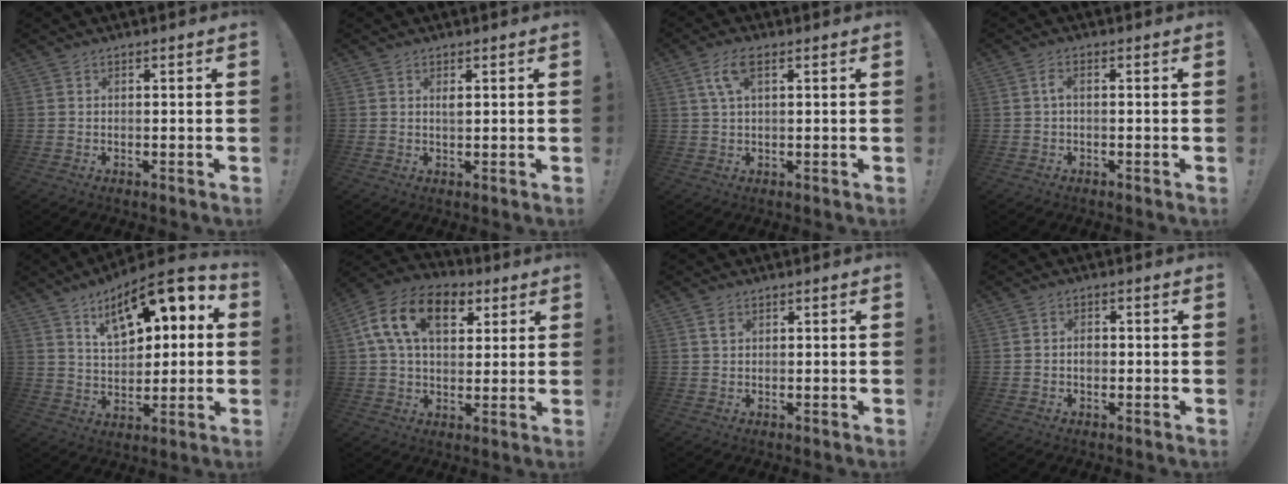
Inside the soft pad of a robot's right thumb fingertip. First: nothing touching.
{"total": 1.3, "force": [0.6, 0.5, 1.1], "torque": [-0.009, -0.003, 0.006]}
{"total": 6.3, "force": [2.5, 2.8, 5.1], "torque": [-0.095, 0.007, 0.046]}
{"total": 2.5, "force": [-0.3, 0.8, 2.4], "torque": [-0.047, 0.009, -0.006]}
{"total": 15.8, "force": [8.3, 7.6, 11.1], "torque": [-0.167, -0.046, 0.142]}
{"total": 17.4, "force": [6.4, 11.1, 11.7], "torque": [-0.193, -0.011, 0.114]}
{"total": 1.8, "force": [1.1, 1.1, 0.9], "torque": [-0.005, -0.005, 0.018]}
{"total": 2.2, "force": [-0.6, 1.8, 1.1], "torque": [-0.011, 0.003, -0.013]}